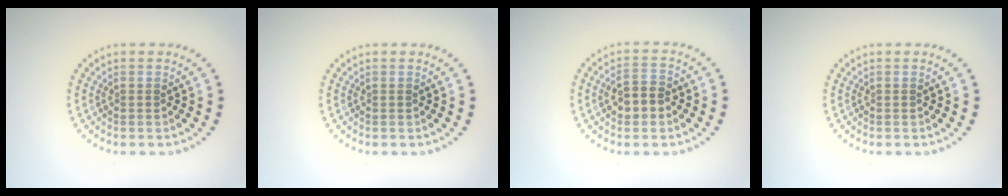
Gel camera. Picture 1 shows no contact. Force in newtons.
{"total": 0.0}
{"total": 2.9, "press": 2.9, "slide": 0.4}
{"total": 0.0}